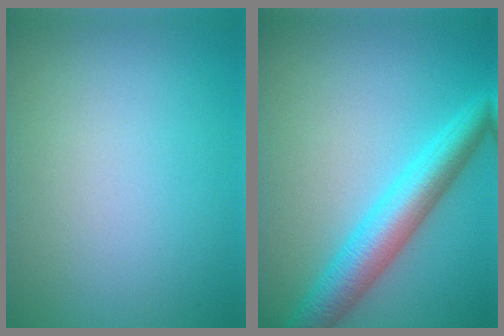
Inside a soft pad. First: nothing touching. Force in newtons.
{"total": 5.7, "press": 5.7, "slide": 0.0}